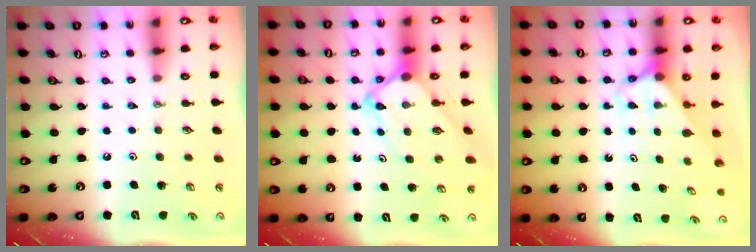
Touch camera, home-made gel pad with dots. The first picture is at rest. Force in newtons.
{"total": 5.6, "press": 5.6, "slide": 0.6}
{"total": 2.8, "press": 2.8, "slide": 0.2}